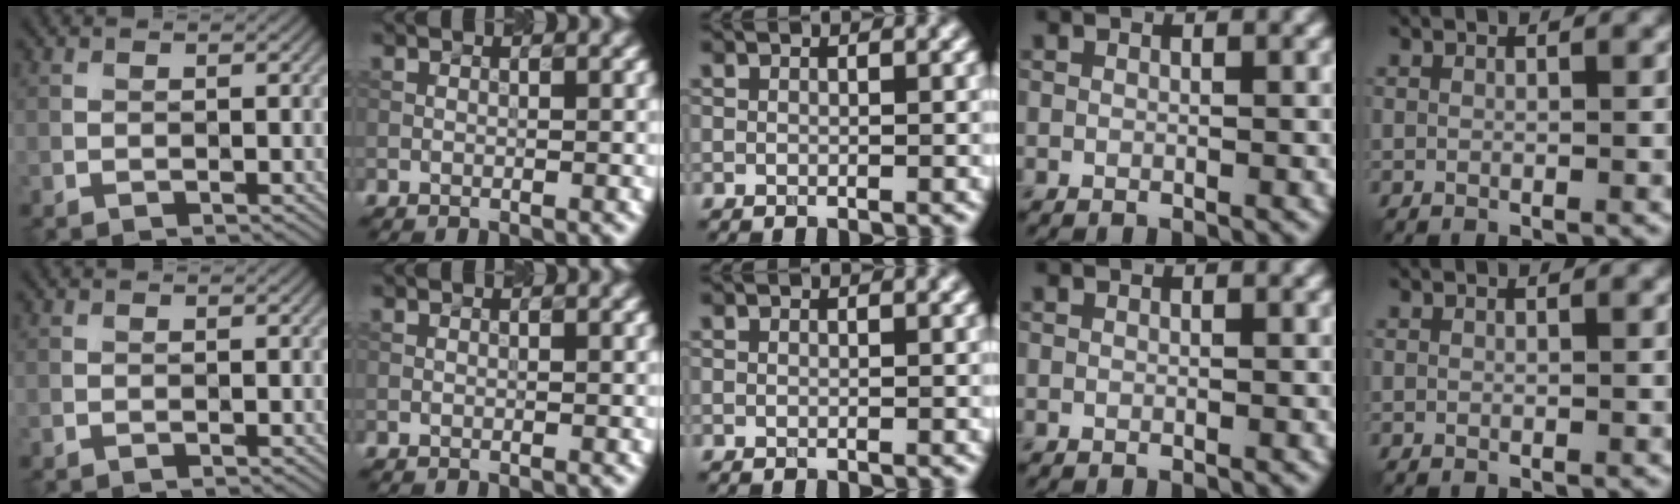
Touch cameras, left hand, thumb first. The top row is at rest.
{}